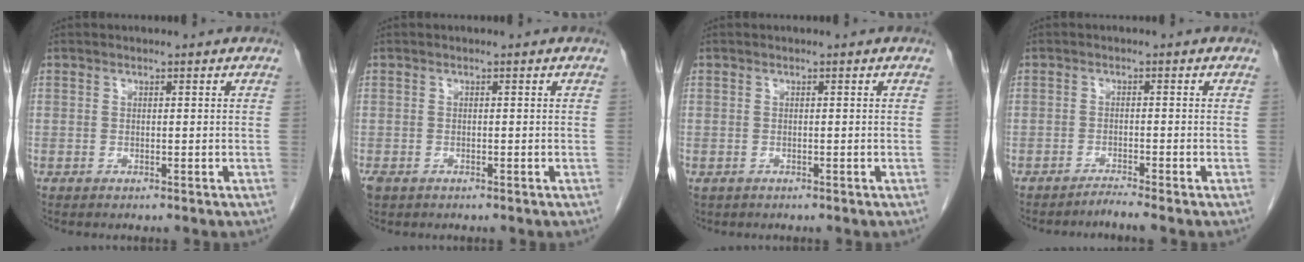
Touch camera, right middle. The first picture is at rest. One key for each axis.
{"total": 1.5, "fx": -0.9, "fy": 1.0, "fz": 0.6, "tx": -0.018, "ty": -0.001, "tz": -0.010}
{"total": 0.9, "fx": -0.4, "fy": 0.7, "fz": 0.2, "tx": -0.012, "ty": 0.002, "tz": 0.000}
{"total": 1.8, "fx": -1.6, "fy": -0.9, "fz": 0.3, "tx": -0.008, "ty": -0.006, "tz": -0.030}